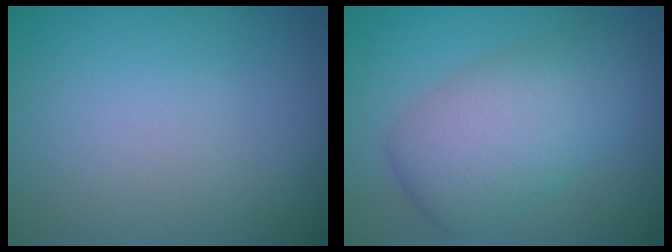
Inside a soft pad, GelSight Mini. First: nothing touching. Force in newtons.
{"total": 5.9, "press": 5.9, "slide": 0.1}